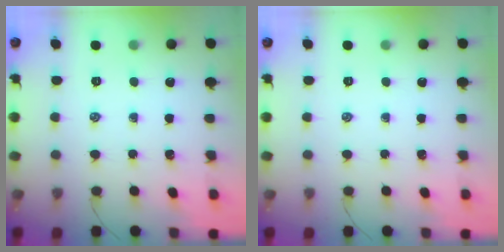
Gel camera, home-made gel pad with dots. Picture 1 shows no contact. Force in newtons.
{"total": 0.0}